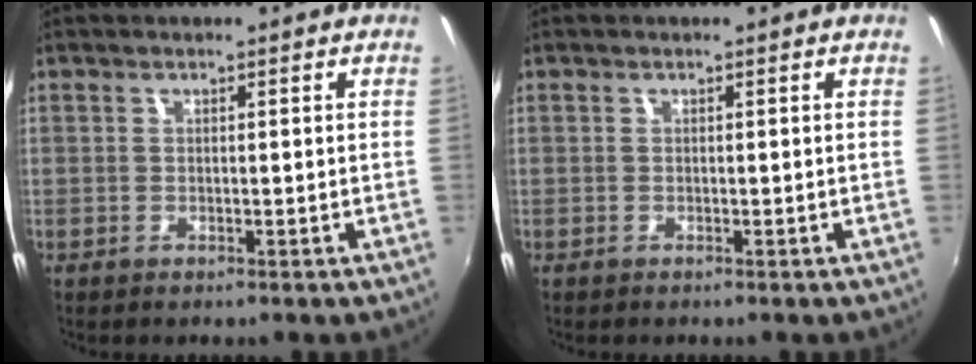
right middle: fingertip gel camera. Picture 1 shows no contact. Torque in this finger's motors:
{"motor_torque": [0.00, 0.00, 0.00, 0.00]}